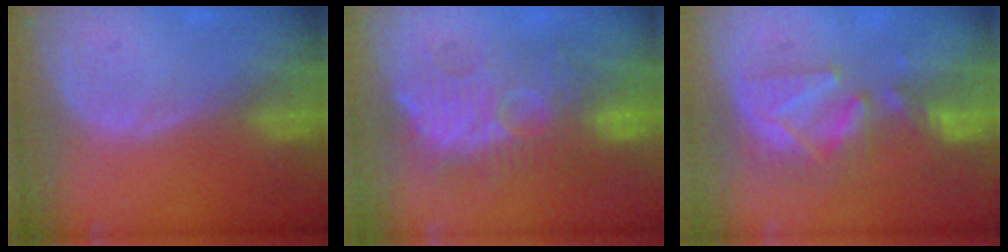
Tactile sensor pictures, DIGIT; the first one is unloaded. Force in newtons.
{"total": 10.3, "press": 10.3, "slide": 0.6}
{"total": 8.6, "press": 8.3, "slide": 2.0}